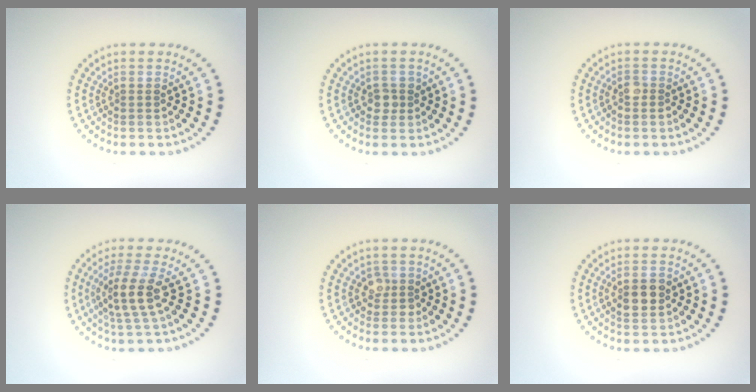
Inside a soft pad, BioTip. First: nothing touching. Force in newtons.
{"total": 1.4, "press": 1.3, "slide": 0.6}
{"total": 0.9, "press": 0.8, "slide": 0.4}
{"total": 3.5, "press": 3.1, "slide": 1.6}
{"total": 1.6, "press": 1.3, "slide": 0.9}
{"total": 2.8, "press": 2.8, "slide": 0.1}